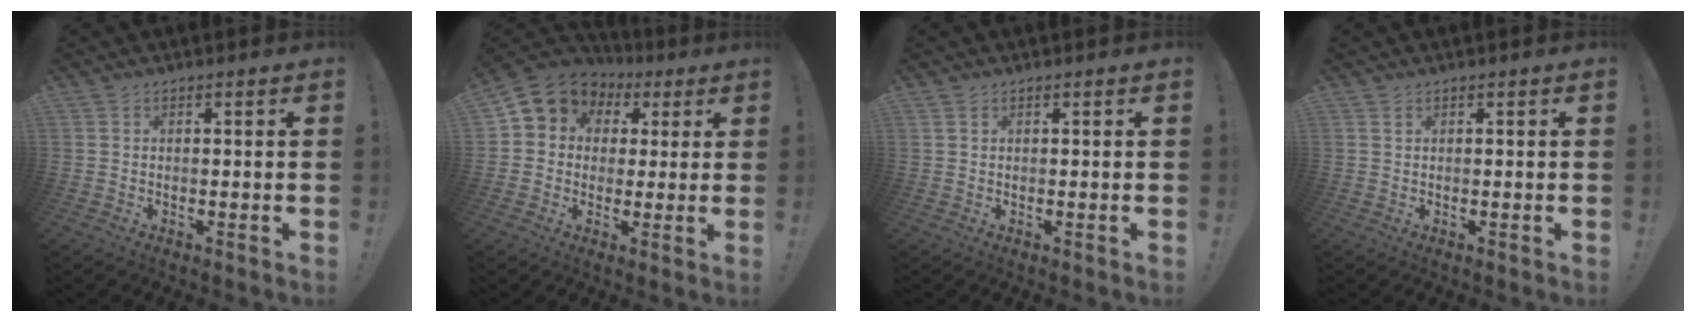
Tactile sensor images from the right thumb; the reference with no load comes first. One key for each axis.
{"total": 8.0, "fx": 2.3, "fy": 7.2, "fz": 2.5, "tx": -0.036, "ty": -0.014, "tz": 0.047}
{"total": 0.9, "fx": 0.5, "fy": 0.5, "fz": 0.5, "tx": -0.003, "ty": -0.002, "tz": 0.009}
{"total": 0.7, "fx": 0.4, "fy": 0.4, "fz": 0.4, "tx": -0.002, "ty": -0.002, "tz": 0.006}